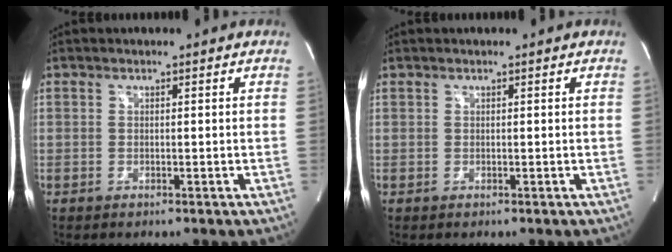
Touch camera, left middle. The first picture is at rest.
{"total": 0.0}